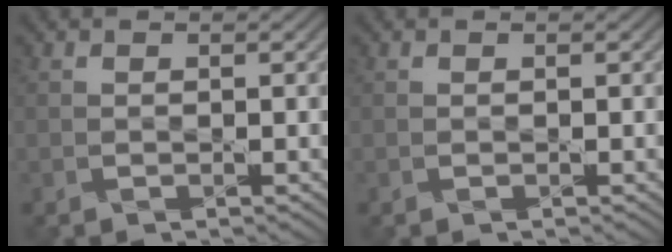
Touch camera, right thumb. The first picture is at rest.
{"total": 0.0}